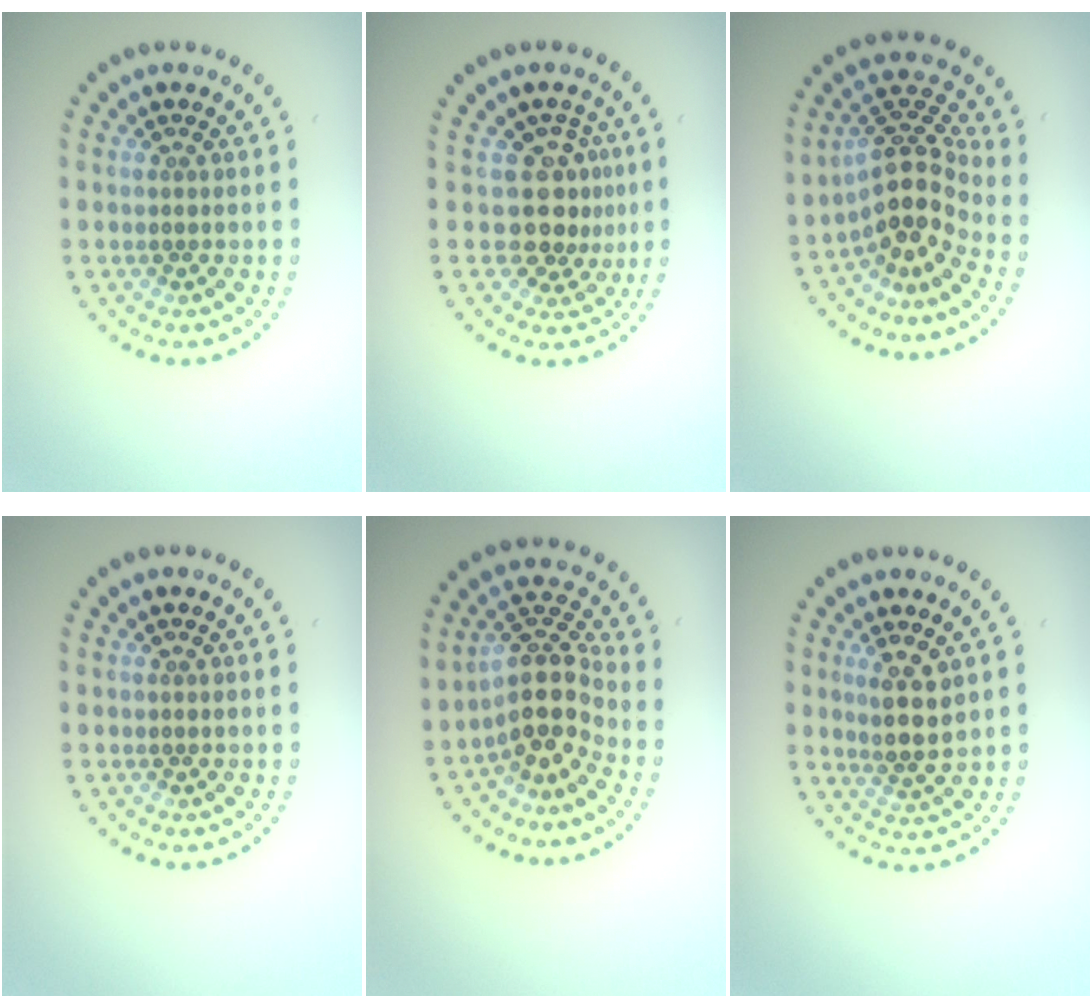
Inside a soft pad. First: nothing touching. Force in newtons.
{"total": 3.4, "press": 2.6, "slide": 2.2}
{"total": 4.8, "press": 3.5, "slide": 3.3}
{"total": 0.0}
{"total": 4.4, "press": 3.4, "slide": 2.8}
{"total": 2.7, "press": 2.5, "slide": 1.2}